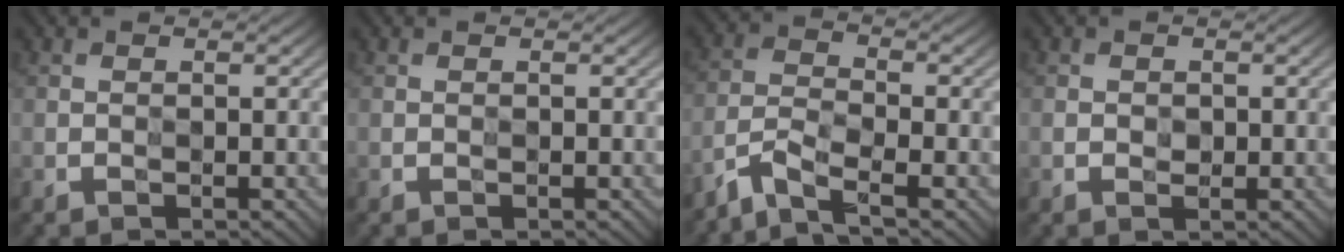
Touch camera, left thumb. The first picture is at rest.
{"total": 0.0}
{"total": 4.4, "force": [-4.0, 0.6, 1.7], "torque": [-0.043, -0.004, -0.089]}
{"total": 0.9, "force": [0.3, 0.8, -0.1], "torque": [0.006, 0.002, 0.007]}